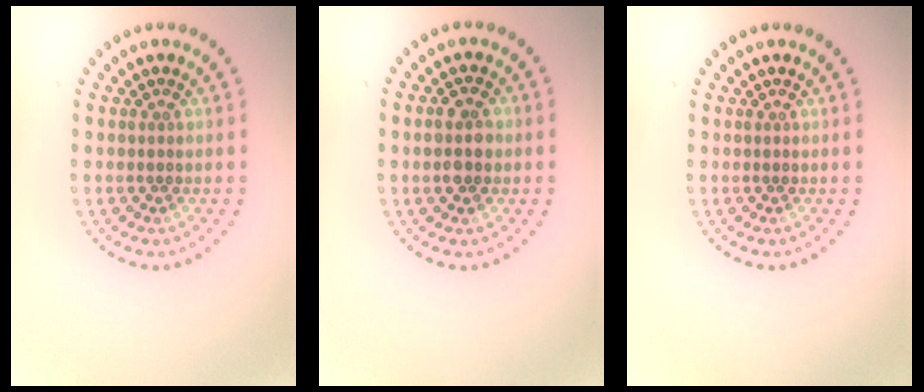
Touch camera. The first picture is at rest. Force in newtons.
{"total": 2.3, "press": 2.3, "slide": 0.1}
{"total": 0.0}